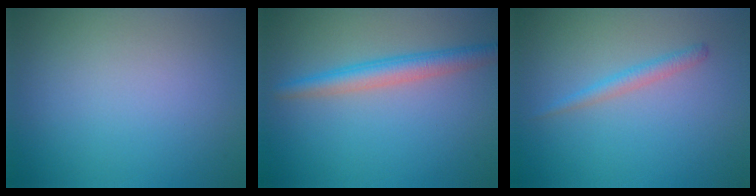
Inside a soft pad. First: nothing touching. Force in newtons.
{"total": 3.4, "press": 3.4, "slide": 0.0}
{"total": 1.5, "press": 1.5, "slide": 0.0}